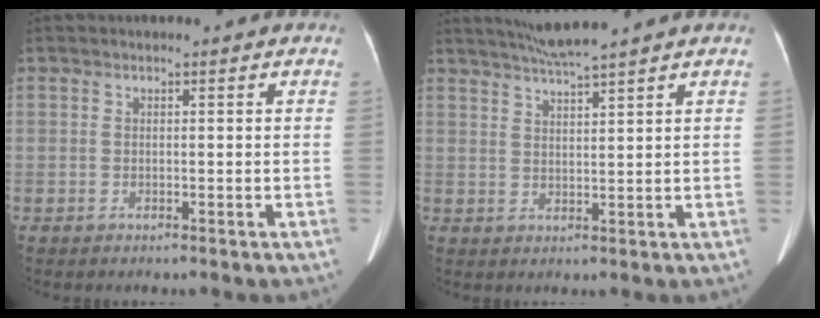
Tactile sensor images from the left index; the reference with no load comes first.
{"total": 5.4, "force": [4.8, -1.2, 2.3], "torque": [-0.046, 0.010, 0.089]}